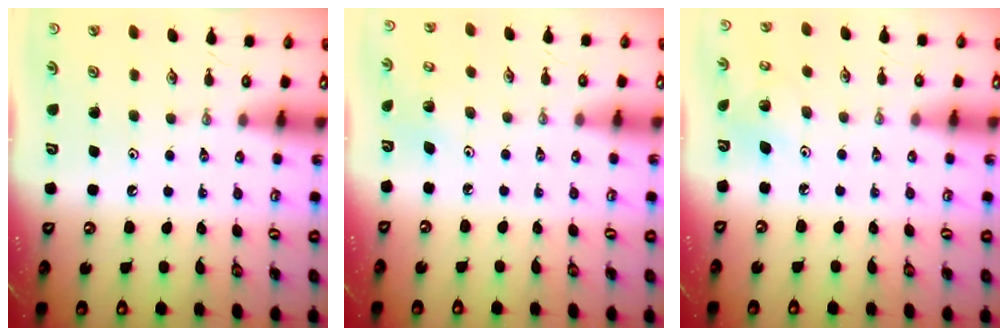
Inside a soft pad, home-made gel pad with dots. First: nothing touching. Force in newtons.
{"total": 3.2, "press": 3.1, "slide": 0.2}
{"total": 2.9, "press": 2.9, "slide": 0.2}